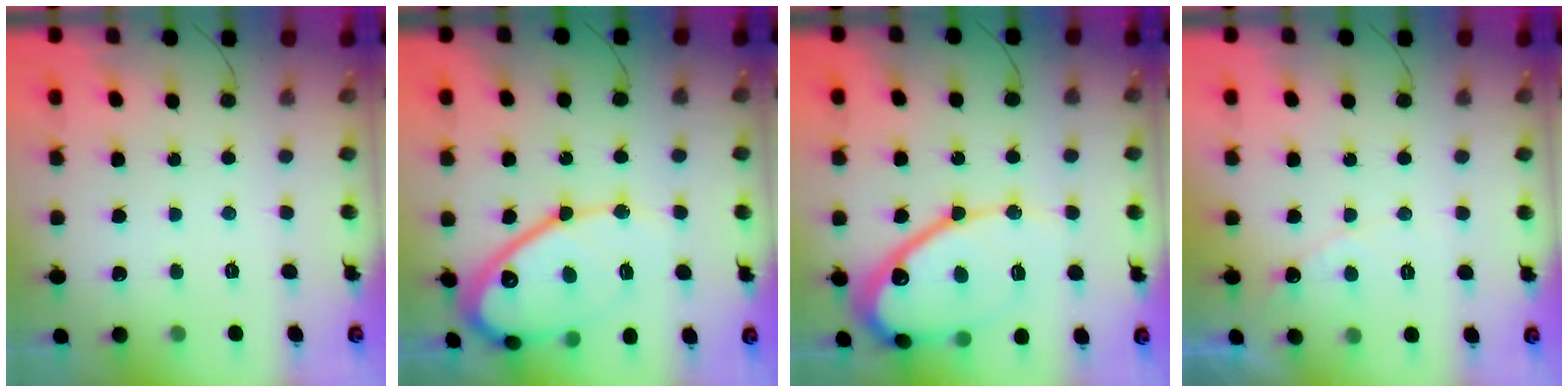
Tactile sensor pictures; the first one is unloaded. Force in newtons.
{"total": 17.7, "press": 17.6, "slide": 1.6}
{"total": 16.3, "press": 16.1, "slide": 2.0}
{"total": 5.9, "press": 5.9, "slide": 0.5}